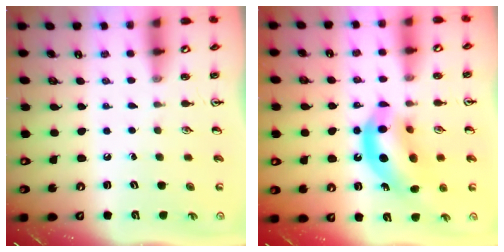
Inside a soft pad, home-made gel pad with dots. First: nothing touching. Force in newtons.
{"total": 13.1, "press": 12.5, "slide": 4.0}